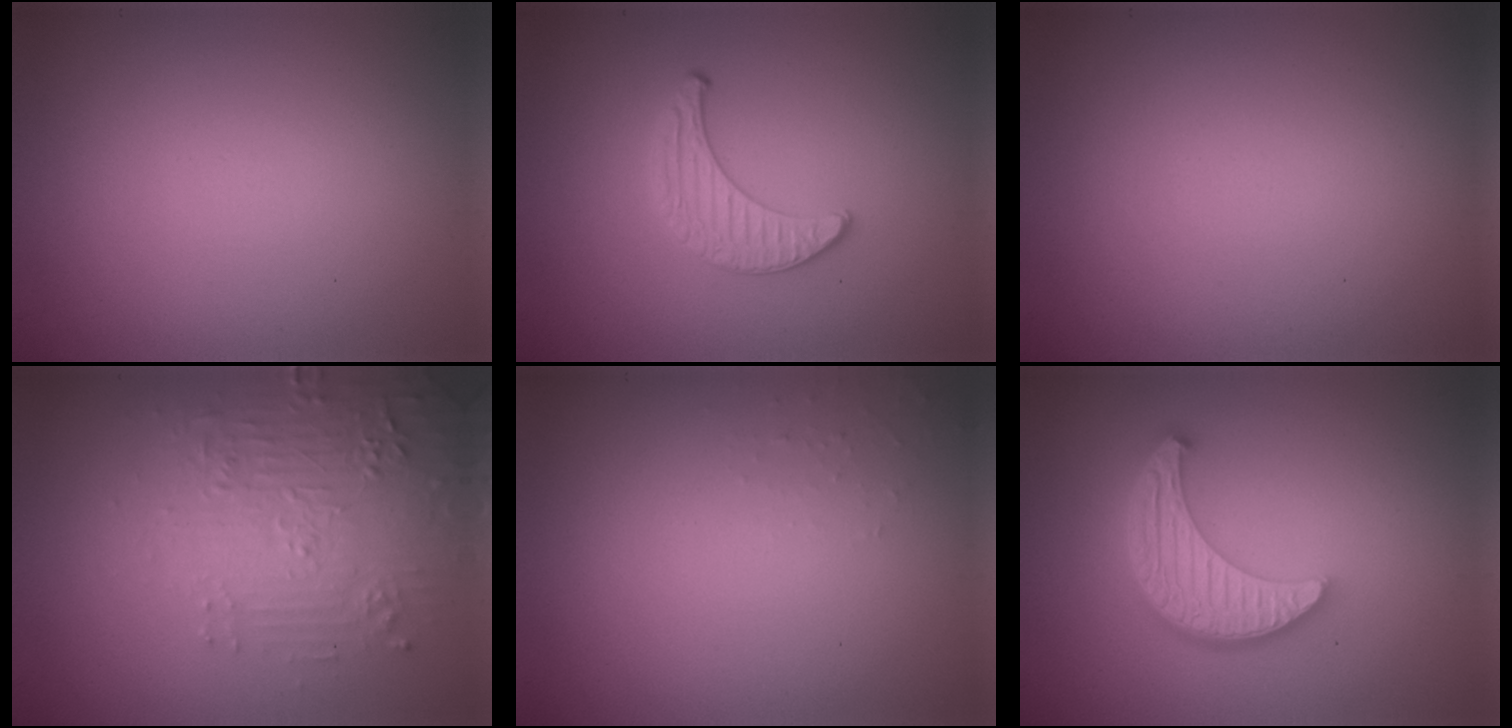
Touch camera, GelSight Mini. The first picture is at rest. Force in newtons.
{"total": 1.5, "press": 1.5, "slide": 0.1}
{"total": 0.0}
{"total": 4.7, "press": 4.6, "slide": 1.0}
{"total": 0.7, "press": 0.7, "slide": 0.1}
{"total": 5.5, "press": 4.2, "slide": 3.6}